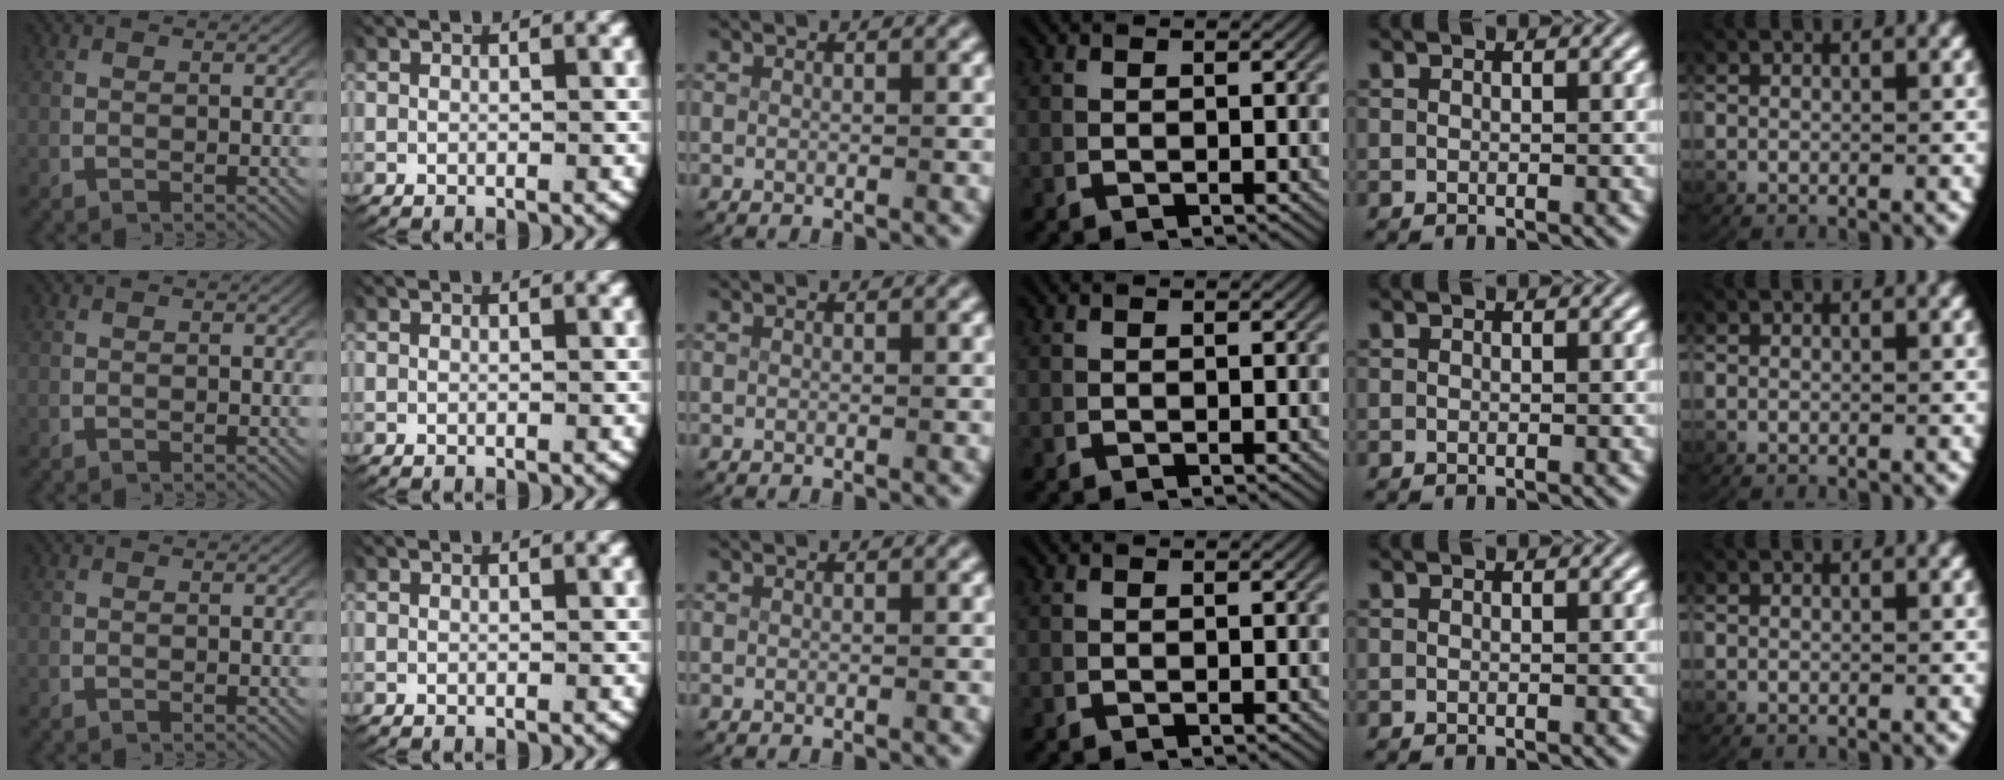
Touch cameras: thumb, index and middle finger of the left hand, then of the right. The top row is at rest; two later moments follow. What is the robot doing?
{"motion": "lift_and_place", "object": "paper towel"}